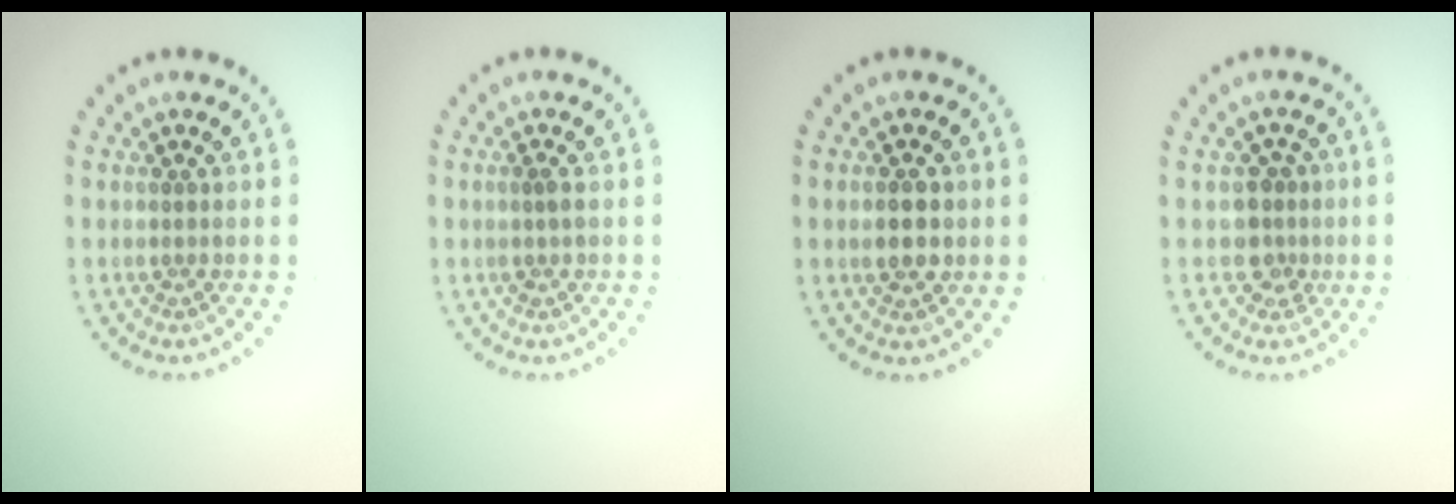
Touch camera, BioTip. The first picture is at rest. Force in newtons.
{"total": 0.7, "press": 0.7, "slide": 0.3}
{"total": 2.2, "press": 2.2, "slide": 0.2}
{"total": 2.2, "press": 1.8, "slide": 1.2}